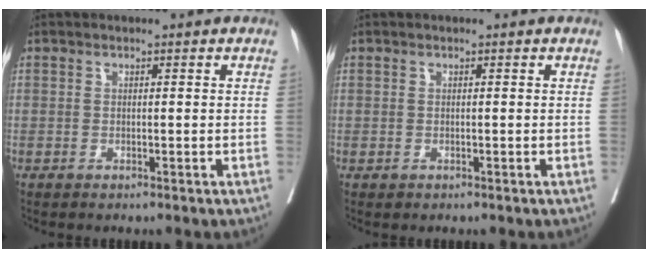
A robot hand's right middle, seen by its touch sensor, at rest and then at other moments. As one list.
[{"total": 0.0}]